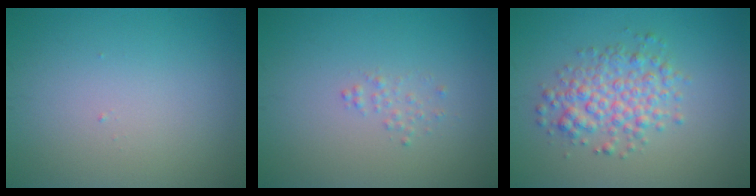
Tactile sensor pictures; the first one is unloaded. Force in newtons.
{"total": 0.9, "press": 0.9, "slide": 0.0}
{"total": 4.0, "press": 4.0, "slide": 0.1}